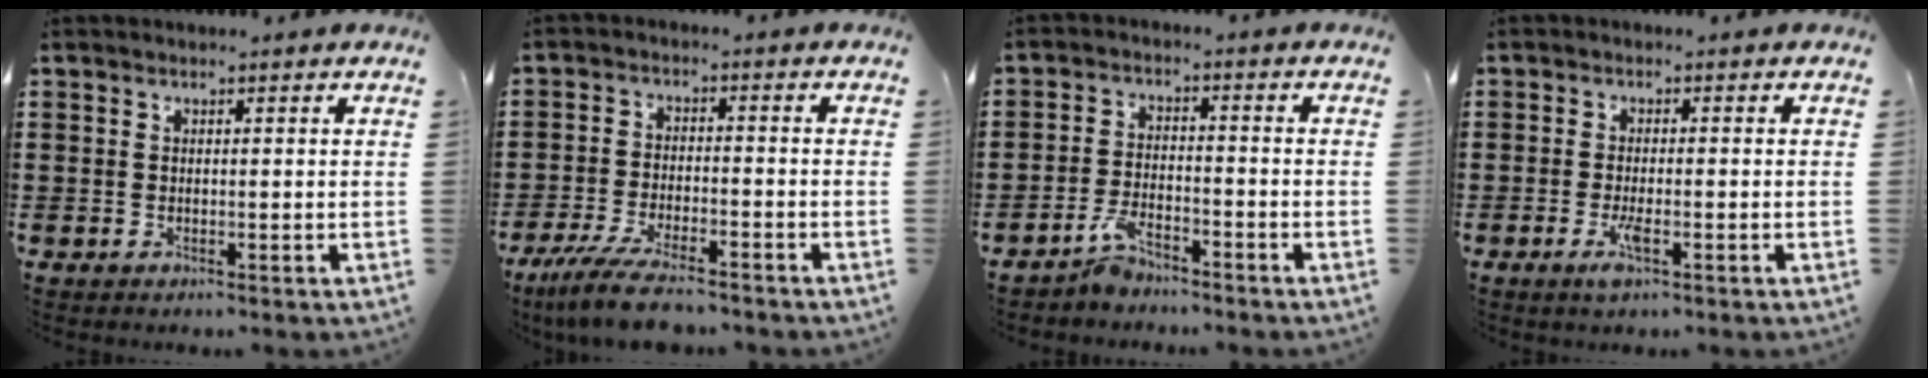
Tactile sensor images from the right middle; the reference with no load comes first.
{"total": 6.6, "force": [-5.4, 0.8, 3.7], "torque": [-0.087, -0.013, -0.103]}
{"total": 3.9, "force": [-3.5, 0.9, 1.6], "torque": [-0.035, 0.010, -0.069]}
{"total": 2.8, "force": [-1.1, 0.6, 2.5], "torque": [-0.057, -0.005, -0.024]}